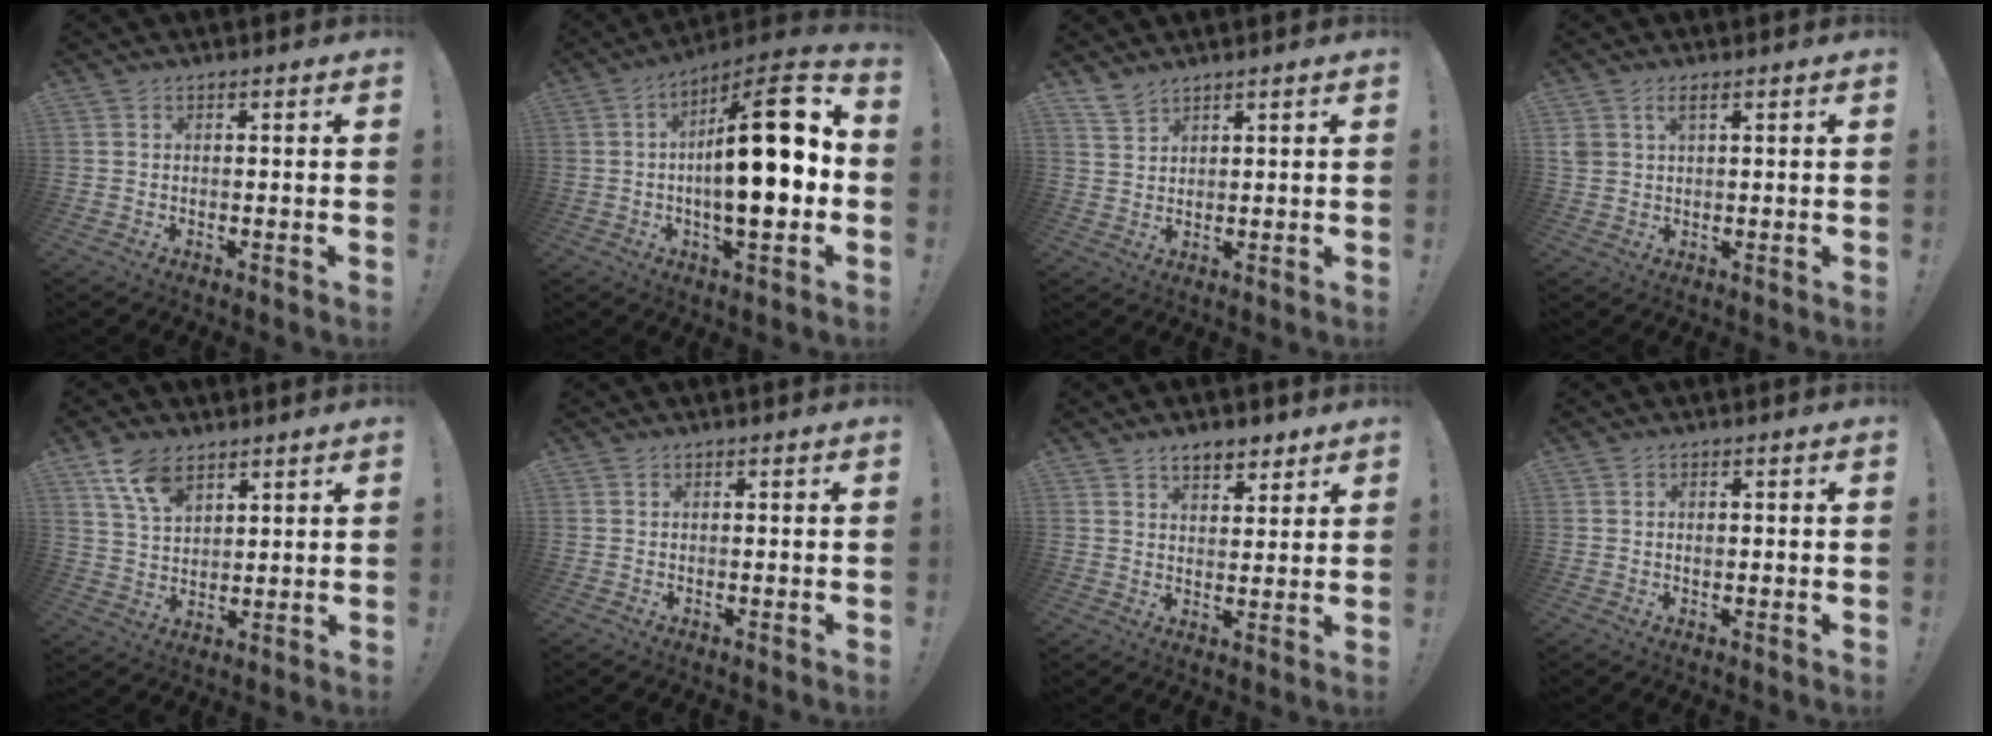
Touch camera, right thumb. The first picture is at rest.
{"total": 20.8, "force": [-0.5, 5.5, 20.0], "torque": [-0.304, -0.004, -0.019]}
{"total": 4.1, "force": [3.7, 1.3, 1.2], "torque": [-0.015, -0.023, 0.069]}
{"total": 3.0, "force": [1.4, 1.6, 2.2], "torque": [-0.040, 0.001, 0.027]}
{"total": 9.6, "force": [6.3, 5.4, 4.9], "torque": [-0.098, -0.022, 0.123]}
{"total": 0.0}
{"total": 6.2, "force": [4.5, 3.2, 2.7], "torque": [-0.031, -0.022, 0.081]}
{"total": 0.9, "force": [0.2, 0.8, 0.3], "torque": [0.001, 0.001, 0.001]}